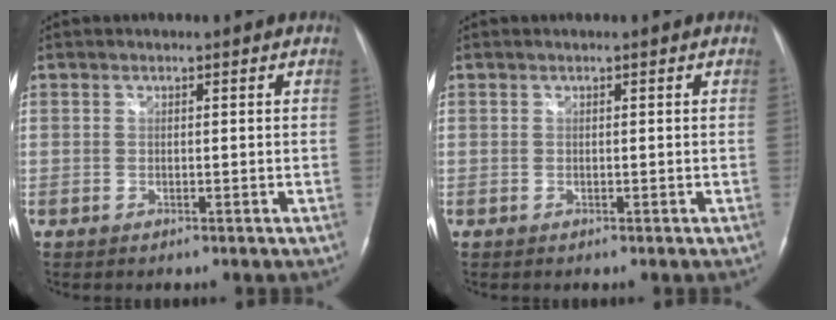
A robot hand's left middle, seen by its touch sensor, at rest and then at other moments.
{"total": 0.0}